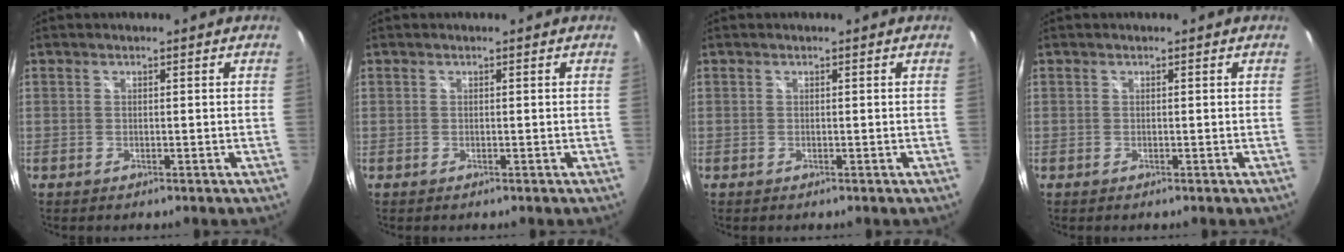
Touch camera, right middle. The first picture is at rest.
{"total": 0.0}
{"total": 0.0}
{"total": 0.0}